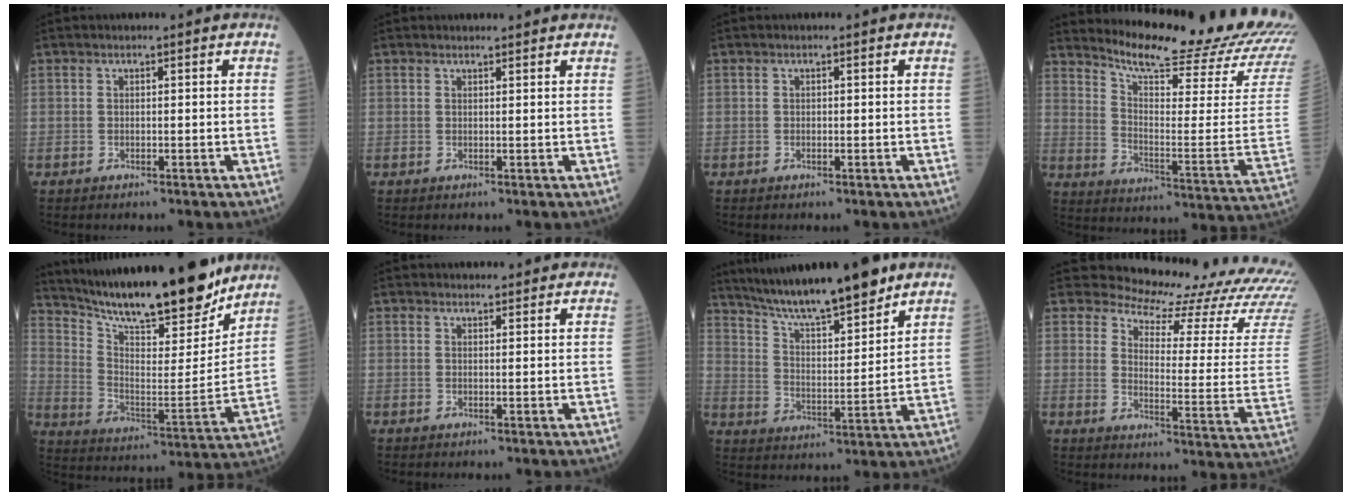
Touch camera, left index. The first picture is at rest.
{"total": 2.1, "force": [2.1, 0.4, 0.3], "torque": [-0.012, 0.007, 0.023]}
{"total": 0.0}
{"total": 21.7, "force": [20.5, -0.6, 7.0], "torque": [-0.131, -0.123, 0.268]}
{"total": 24.2, "force": [21.2, 3.5, 11.1], "torque": [-0.194, -0.038, 0.321]}
{"total": 3.9, "force": [3.6, 1.2, 0.6], "torque": [-0.005, 0.009, 0.037]}
{"total": 16.5, "force": [13.9, 1.7, 8.7], "torque": [-0.145, 0.003, 0.236]}
{"total": 18.7, "force": [17.8, 2.4, 5.2], "torque": [-0.078, -0.121, 0.189]}